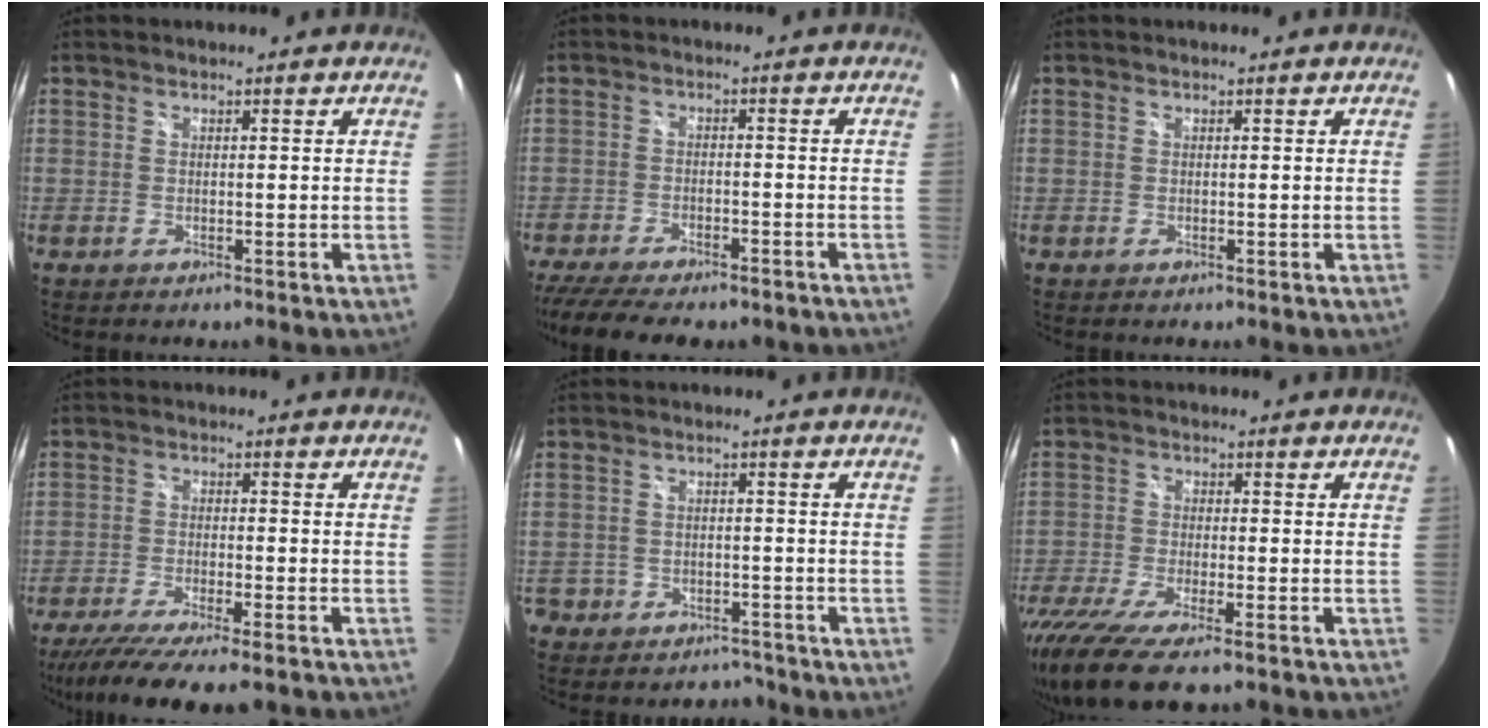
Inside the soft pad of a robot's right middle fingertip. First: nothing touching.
{"total": 15.2, "force": [-12.2, 4.5, 7.7], "torque": [-0.168, -0.041, -0.185]}
{"total": 0.0}
{"total": 12.4, "force": [-10.2, 1.2, 6.9], "torque": [-0.144, -0.045, -0.167]}
{"total": 5.4, "force": [-4.1, 3.5, -0.1], "torque": [-0.010, 0.022, -0.068]}
{"total": 13.7, "force": [-10.3, 2.6, 8.8], "torque": [-0.192, -0.058, -0.183]}